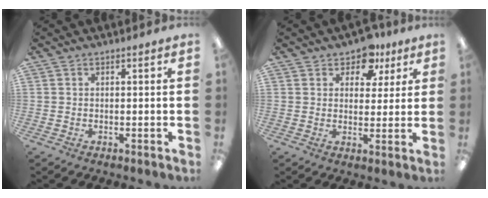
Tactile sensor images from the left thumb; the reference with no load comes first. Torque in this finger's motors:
{"motor_torque": [-0.17, -0.03, -0.27, -0.27, -0.01]}